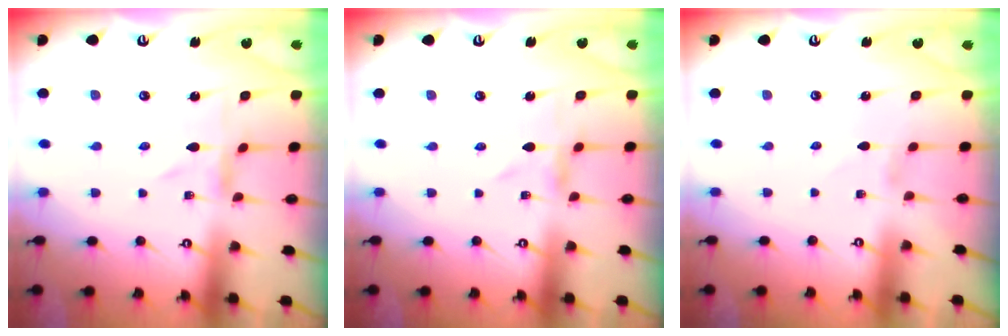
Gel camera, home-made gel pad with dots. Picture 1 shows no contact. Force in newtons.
{"total": 0.0}
{"total": 1.1, "press": 1.1, "slide": 0.1}